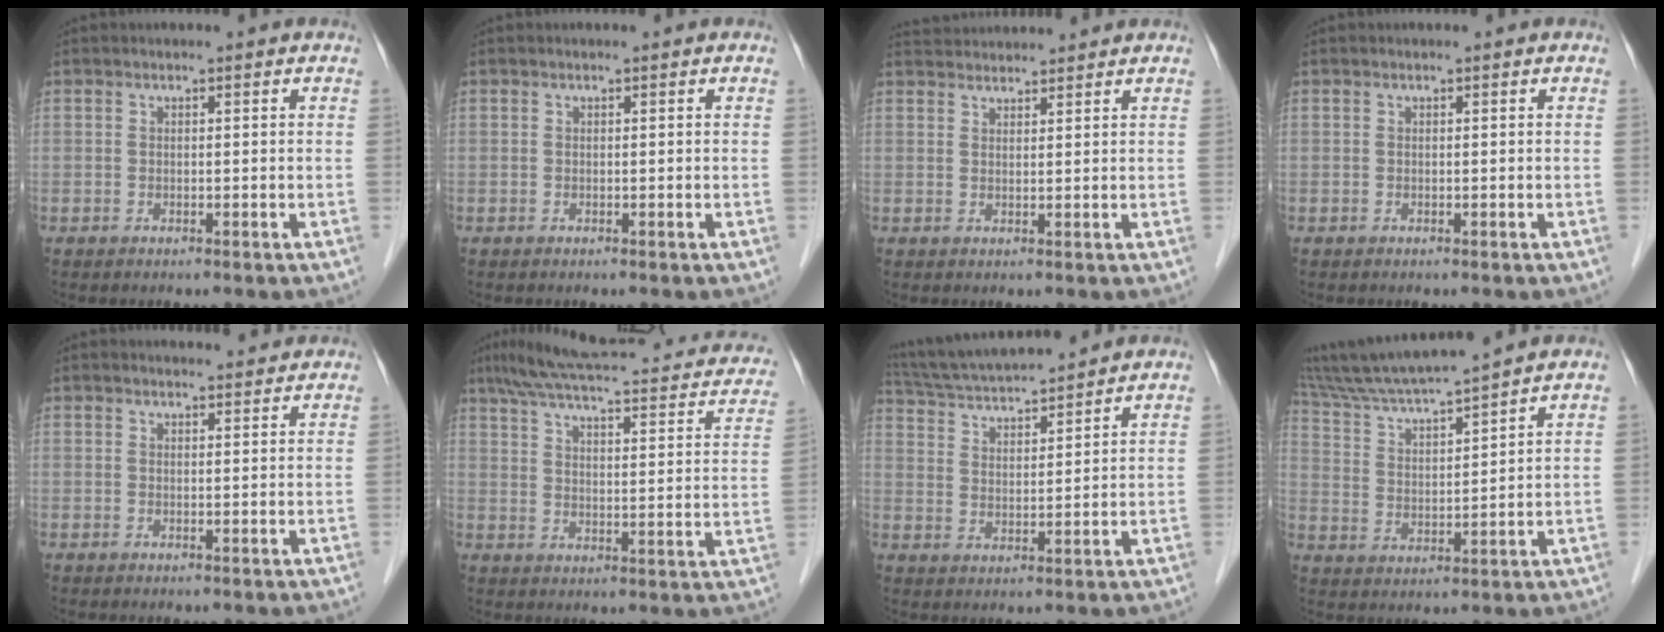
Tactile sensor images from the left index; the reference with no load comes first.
{"total": 0.0}
{"total": 5.4, "force": [5.3, 0.3, 0.7], "torque": [-0.018, 0.038, 0.085]}
{"total": 0.0}
{"total": 3.5, "force": [3.4, 0.6, 0.7], "torque": [-0.013, 0.009, 0.041]}
{"total": 23.9, "force": [18.5, 5.5, 14.0], "torque": [-0.205, 0.030, 0.223]}
{"total": 13.0, "force": [12.0, 0.6, 5.0], "torque": [-0.098, 0.019, 0.206]}
{"total": 11.4, "force": [10.3, -1.1, 4.8], "torque": [-0.095, 0.010, 0.188]}